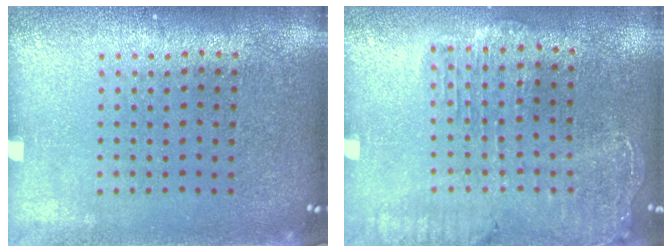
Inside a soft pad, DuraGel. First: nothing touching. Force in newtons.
{"total": 1.7, "press": 1.6, "slide": 0.6}